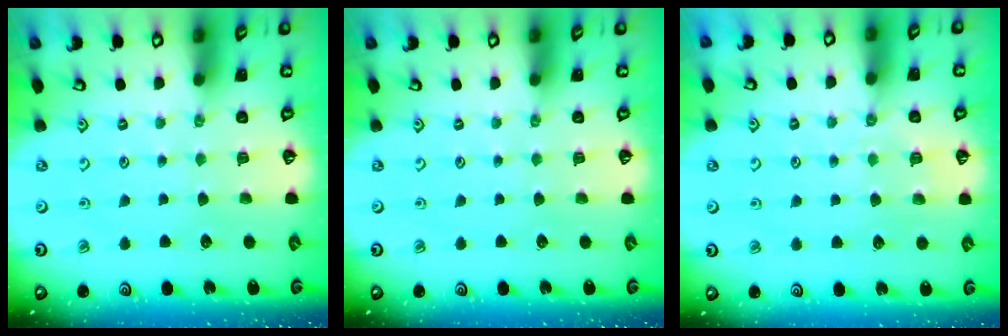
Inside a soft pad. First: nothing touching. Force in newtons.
{"total": 0.0}
{"total": 2.9, "press": 2.8, "slide": 0.6}